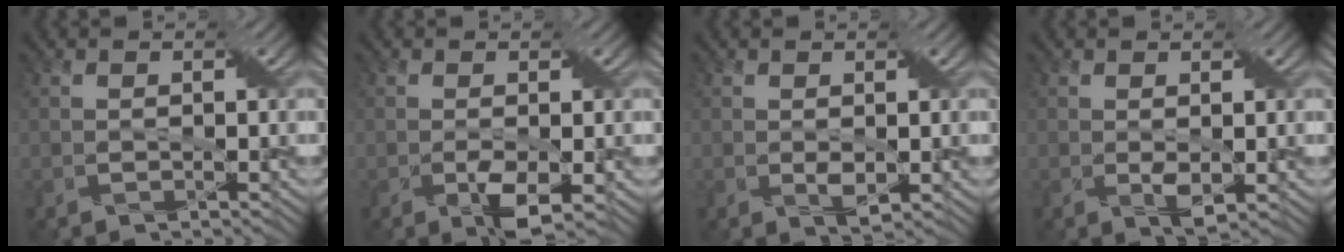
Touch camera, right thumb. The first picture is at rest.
{"total": 3.2, "force": [-0.9, 1.2, 2.8], "torque": [-0.056, -0.010, -0.013]}
{"total": 1.7, "force": [0.1, 0.9, 1.4], "torque": [-0.030, -0.004, 0.006]}
{"total": 1.8, "force": [0.1, 0.8, 1.6], "torque": [-0.034, -0.005, 0.007]}